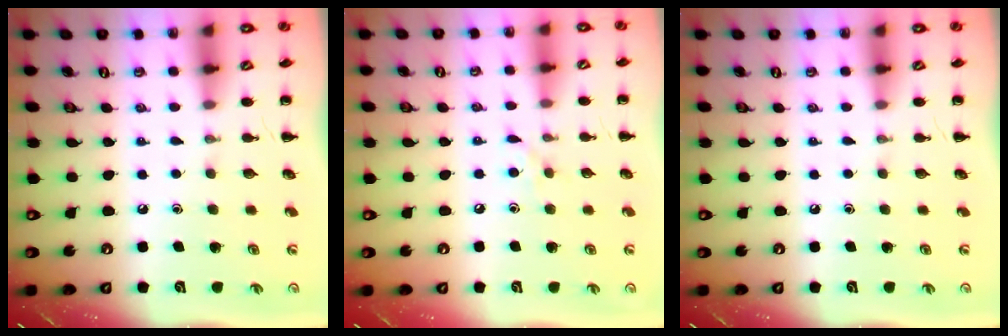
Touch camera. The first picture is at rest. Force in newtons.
{"total": 5.8, "press": 5.6, "slide": 1.3}
{"total": 0.0}